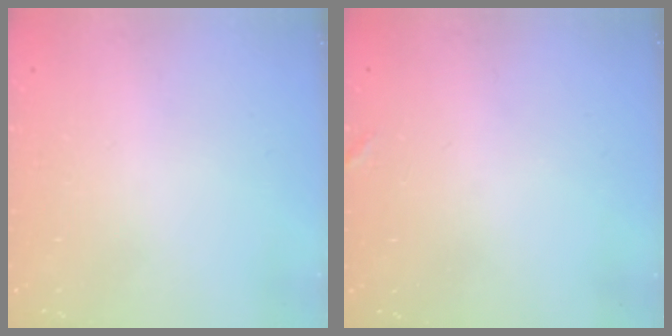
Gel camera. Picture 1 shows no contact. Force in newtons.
{"total": 4.1, "press": 4.1, "slide": 0.1}